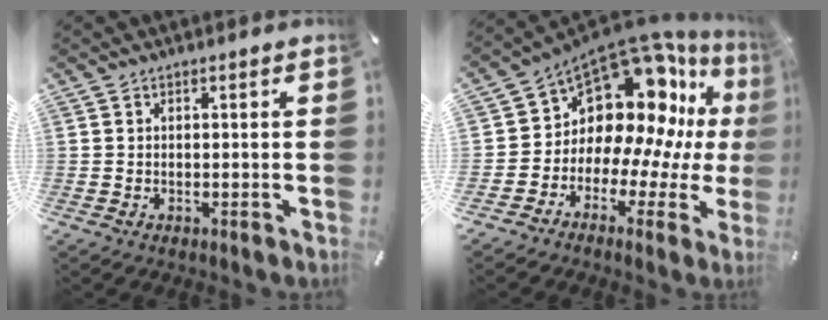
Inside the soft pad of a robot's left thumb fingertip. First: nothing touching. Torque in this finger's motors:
{"motor_torque": [0.36, 1.76, 1.04, 1.00, 0.09]}